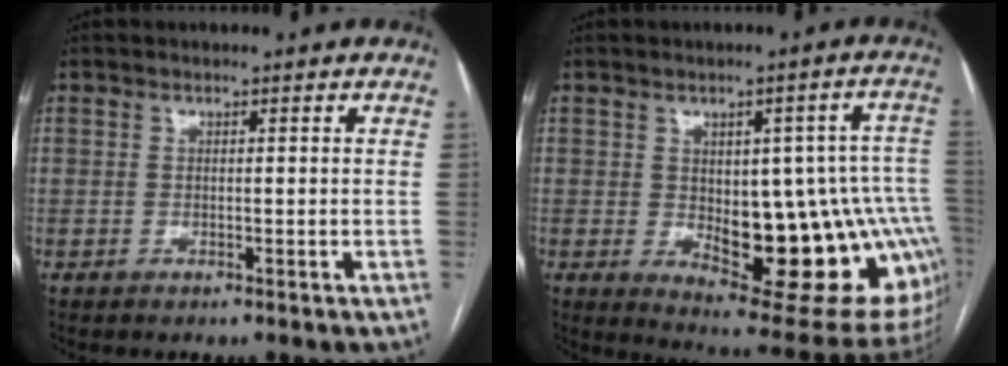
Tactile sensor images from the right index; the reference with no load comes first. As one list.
[{"total": 21.8, "force": [-2.6, 7.4, 20.3], "torque": [-0.191, 0.016, -0.007]}]